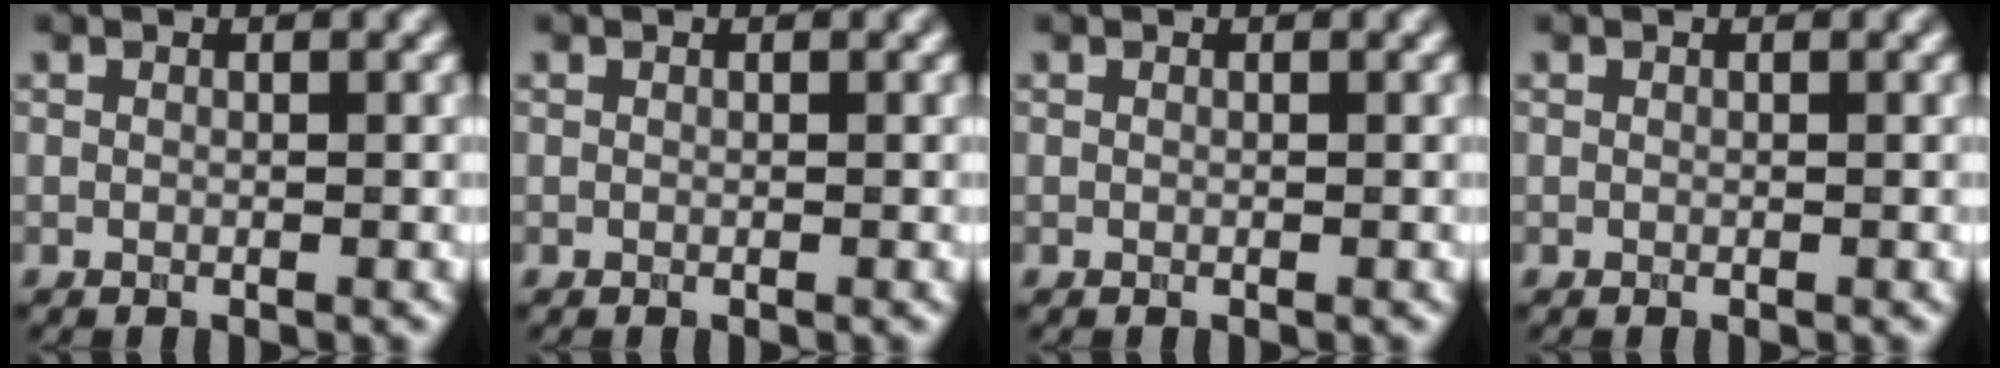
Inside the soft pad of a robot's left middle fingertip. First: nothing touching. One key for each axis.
{"total": 0.0}
{"total": 0.0}
{"total": 0.0}